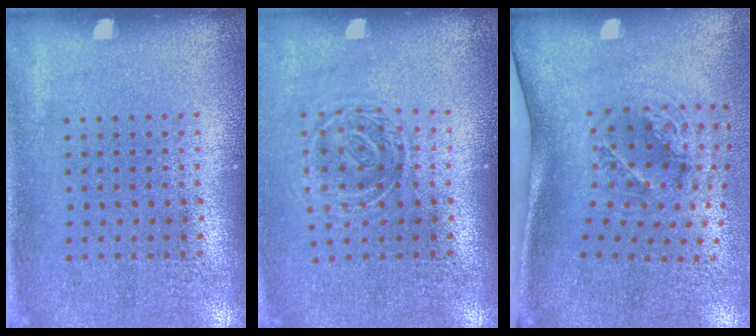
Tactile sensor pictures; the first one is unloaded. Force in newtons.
{"total": 1.4, "press": 1.1, "slide": 0.9}
{"total": 1.8, "press": 1.2, "slide": 1.3}